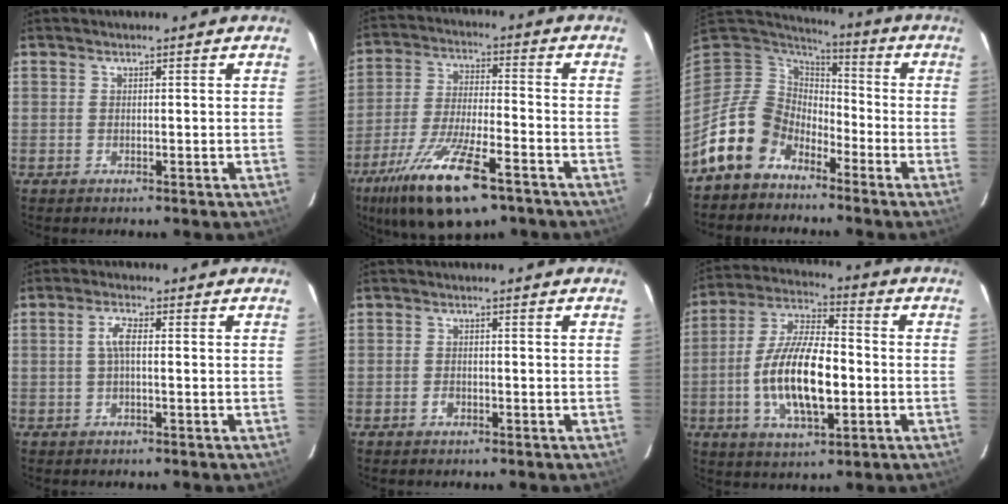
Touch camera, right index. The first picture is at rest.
{"total": 17.9, "force": [-11.1, 5.6, 12.9], "torque": [-0.260, -0.039, -0.197]}
{"total": 12.1, "force": [-8.3, 8.1, 3.3], "torque": [-0.088, 0.024, -0.152]}
{"total": 2.9, "force": [0.1, 0.8, 2.7], "torque": [-0.057, 0.007, 0.001]}
{"total": 1.5, "force": [-0.7, 1.1, 0.7], "torque": [-0.012, 0.002, -0.011]}
{"total": 16.1, "force": [-2.9, 6.4, 14.5], "torque": [-0.285, 0.002, -0.052]}